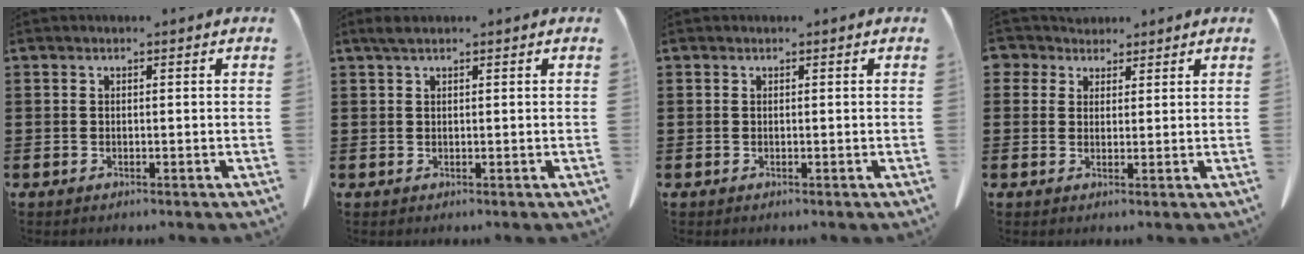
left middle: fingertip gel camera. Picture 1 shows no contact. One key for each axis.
{"total": 1.4, "fx": 0.9, "fy": 0.4, "fz": 1.0, "tx": -0.021, "ty": 0.004, "tz": 0.016}
{"total": 0.0}
{"total": 3.5, "fx": 2.5, "fy": 2.4, "fz": 0.5, "tx": -0.017, "ty": 0.007, "tz": 0.045}